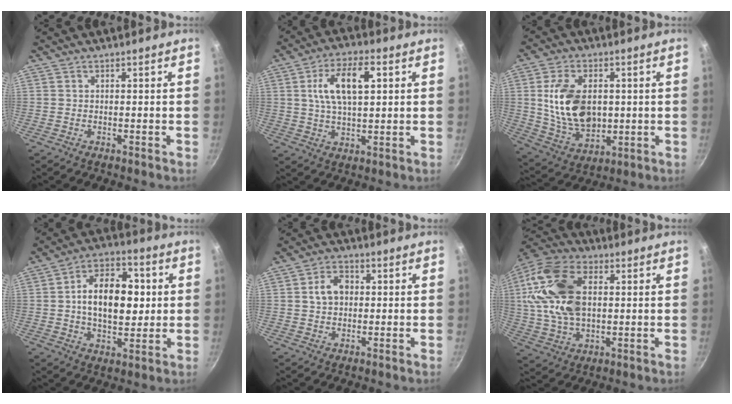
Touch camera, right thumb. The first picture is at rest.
{"total": 11.4, "force": [2.9, 5.2, 9.8], "torque": [-0.173, 0.006, 0.051]}
{"total": 15.2, "force": [1.6, 9.8, 11.5], "torque": [-0.188, -0.011, 0.042]}
{"total": 15.4, "force": [1.4, 9.3, 12.3], "torque": [-0.166, 0.013, 0.017]}
{"total": 5.6, "force": [0.7, 4.2, 3.7], "torque": [-0.055, 0.012, 0.008]}
{"total": 19.2, "force": [2.9, 11.5, 15.1], "torque": [-0.310, 0.009, 0.050]}